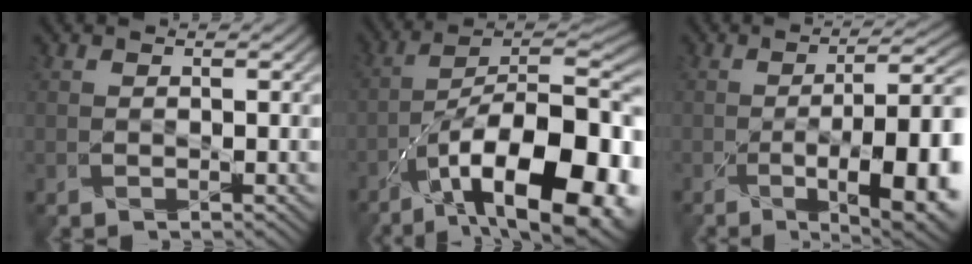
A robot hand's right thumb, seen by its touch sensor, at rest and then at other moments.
{"total": 19.1, "force": [-11.0, 7.5, 13.7], "torque": [-0.187, -0.020, -0.179]}
{"total": 13.9, "force": [-5.2, 4.2, 12.2], "torque": [-0.152, 0.000, -0.078]}